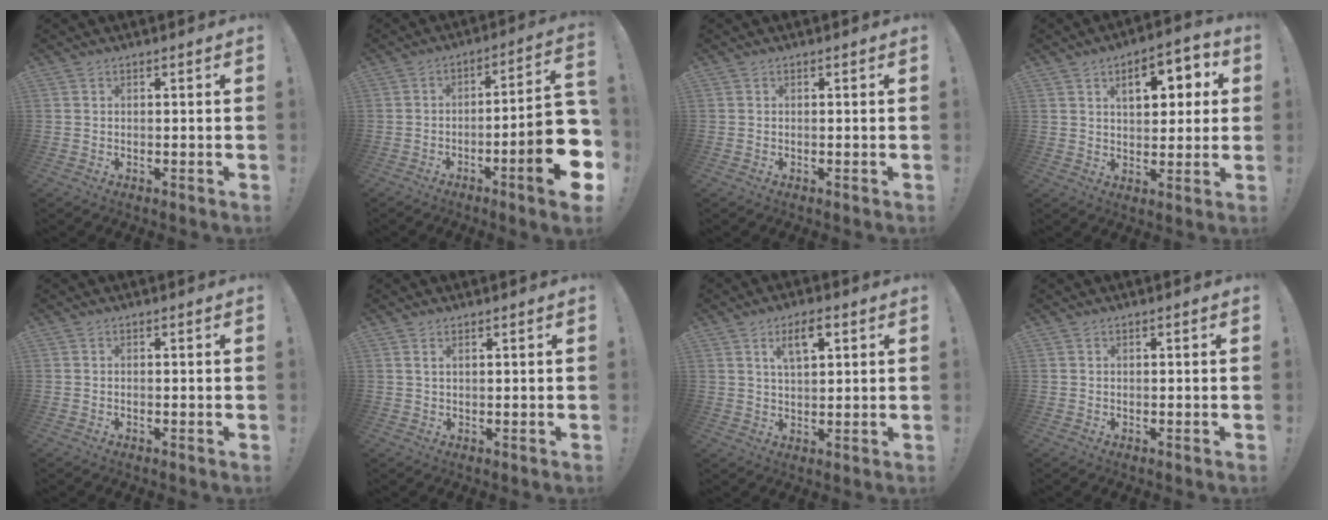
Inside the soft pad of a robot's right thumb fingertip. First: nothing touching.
{"total": 17.2, "force": [-5.2, 3.0, 16.2], "torque": [-0.222, 0.021, -0.074]}
{"total": 0.0}
{"total": 11.1, "force": [3.8, 5.8, 8.7], "torque": [-0.116, -0.001, 0.057]}
{"total": 0.0}
{"total": 1.3, "force": [0.8, 0.4, 0.9], "torque": [-0.021, 0.000, 0.015]}
{"total": 6.5, "force": [3.1, 2.7, 5.0], "torque": [-0.077, -0.007, 0.050]}
{"total": 0.0}